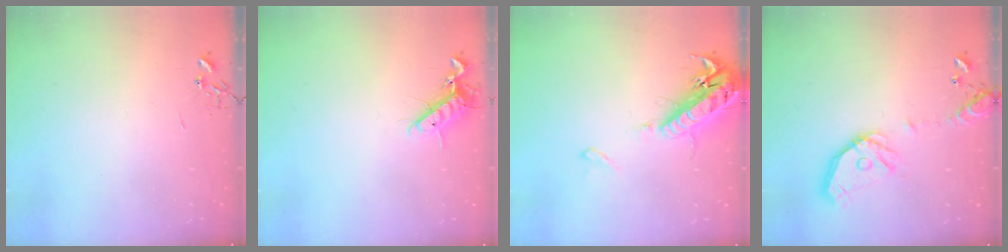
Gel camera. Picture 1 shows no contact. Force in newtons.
{"total": 11.0, "press": 10.9, "slide": 1.9}
{"total": 17.4, "press": 16.9, "slide": 4.1}
{"total": 15.7, "press": 15.4, "slide": 2.5}